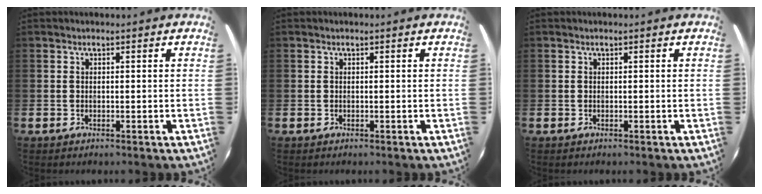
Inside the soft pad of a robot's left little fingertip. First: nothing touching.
{"total": 0.0}
{"total": 0.0}